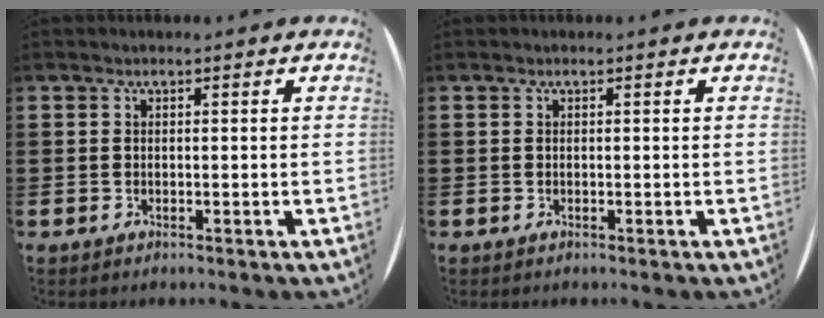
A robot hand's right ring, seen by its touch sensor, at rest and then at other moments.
{"total": 0.0}